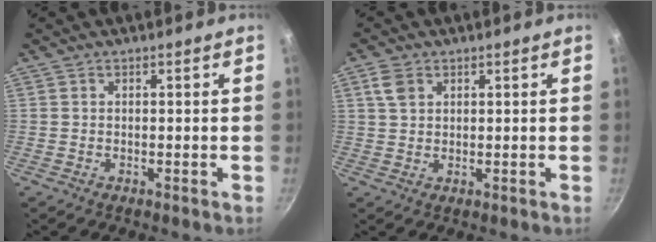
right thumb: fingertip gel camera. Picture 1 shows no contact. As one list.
[{"total": 3.7, "force": [1.6, 2.6, 2.1], "torque": [-0.034, -0.001, 0.031]}]